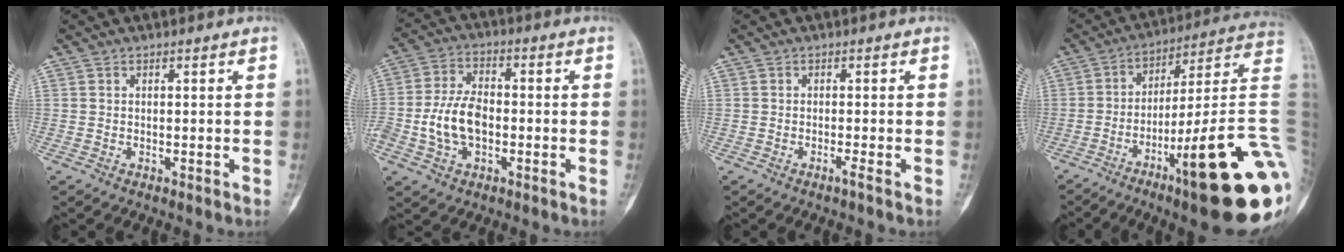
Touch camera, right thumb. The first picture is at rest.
{"total": 9.3, "force": [-1.8, 5.6, 7.2], "torque": [-0.143, 0.021, -0.039]}
{"total": 0.9, "force": [-0.7, -0.4, 0.6], "torque": [-0.006, 0.000, -0.013]}
{"total": 27.2, "force": [-9.3, 4.0, 25.3], "torque": [-0.282, 0.046, -0.136]}